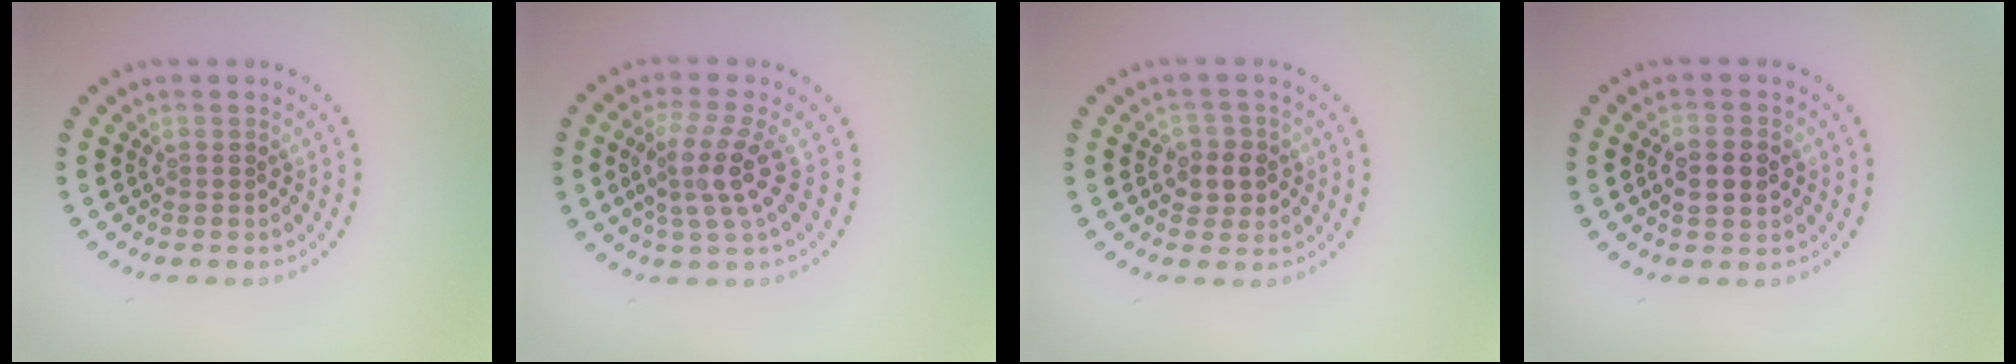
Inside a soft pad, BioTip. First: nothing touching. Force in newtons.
{"total": 3.8, "press": 2.7, "slide": 2.6}
{"total": 2.6, "press": 2.4, "slide": 0.9}
{"total": 2.8, "press": 2.8, "slide": 0.2}